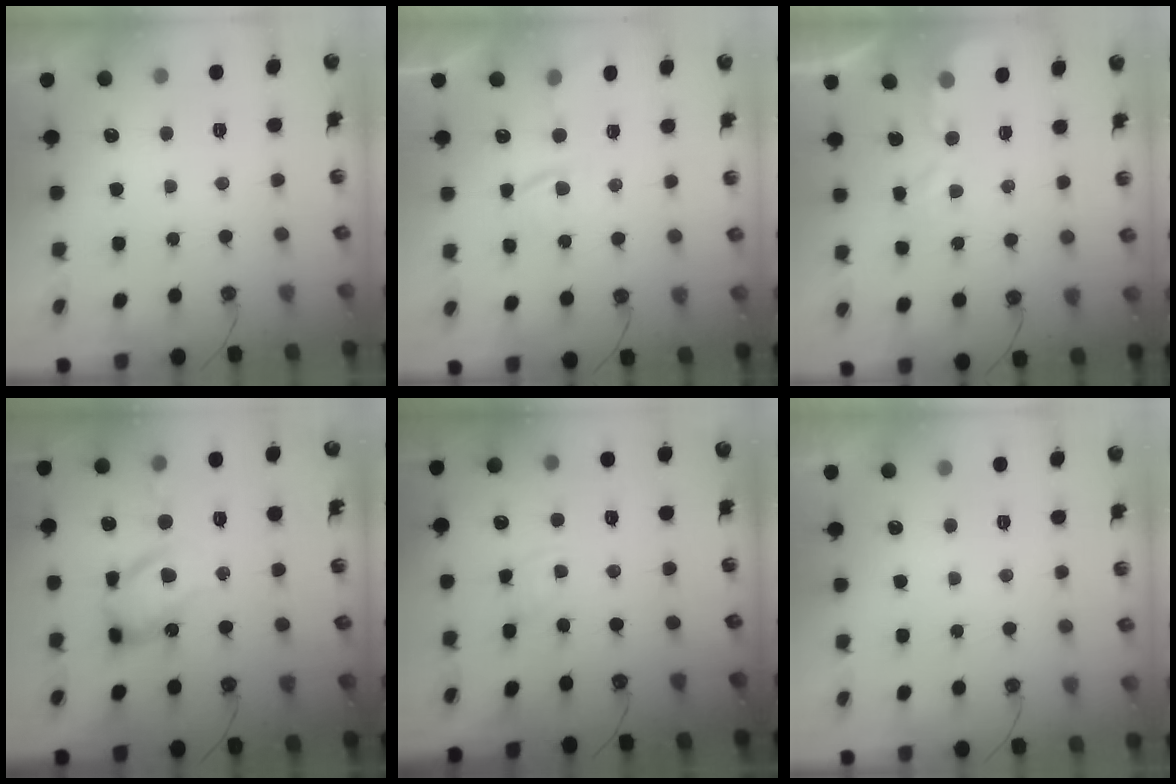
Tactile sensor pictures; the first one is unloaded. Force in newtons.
{"total": 4.5, "press": 4.4, "slide": 0.6}
{"total": 2.7, "press": 2.7, "slide": 0.5}
{"total": 17.3, "press": 17.2, "slide": 1.7}
{"total": 2.1, "press": 2.1, "slide": 0.4}
{"total": 0.0}